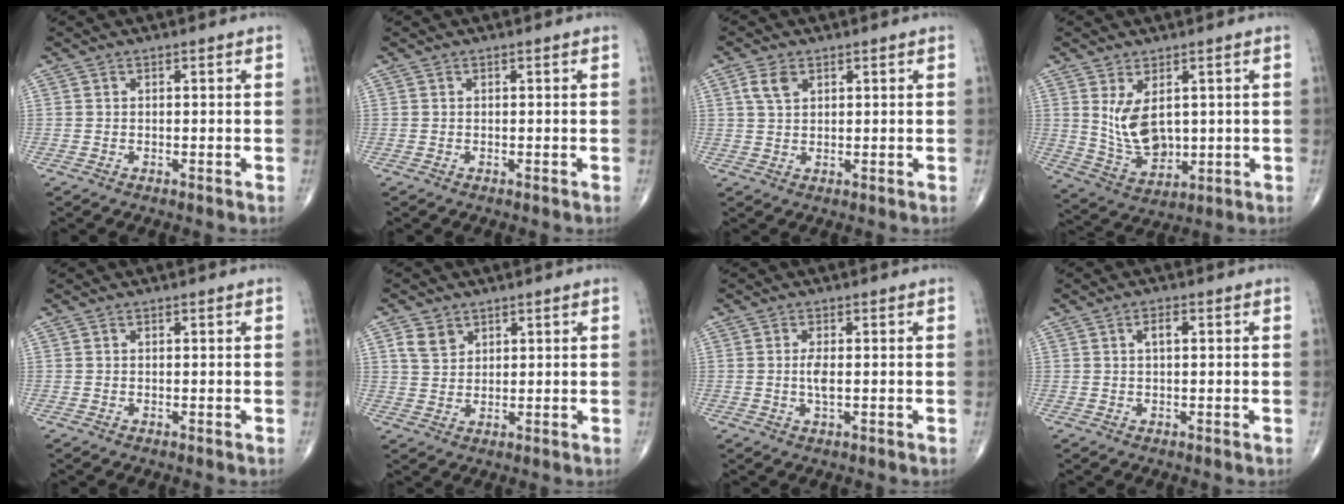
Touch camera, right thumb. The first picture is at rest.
{"total": 0.0}
{"total": 3.7, "force": [1.7, 2.2, 2.4], "torque": [-0.046, 0.002, 0.036]}
{"total": 8.8, "force": [1.9, 5.2, 6.8], "torque": [-0.107, -0.025, 0.056]}
{"total": 0.0}
{"total": 4.3, "force": [2.3, 3.1, 1.8], "torque": [-0.024, -0.012, 0.050]}
{"total": 2.5, "force": [-0.1, 0.7, 2.4], "torque": [-0.049, -0.005, -0.003]}
{"total": 2.2, "force": [0.5, 0.9, 1.9], "torque": [-0.031, 0.003, 0.008]}